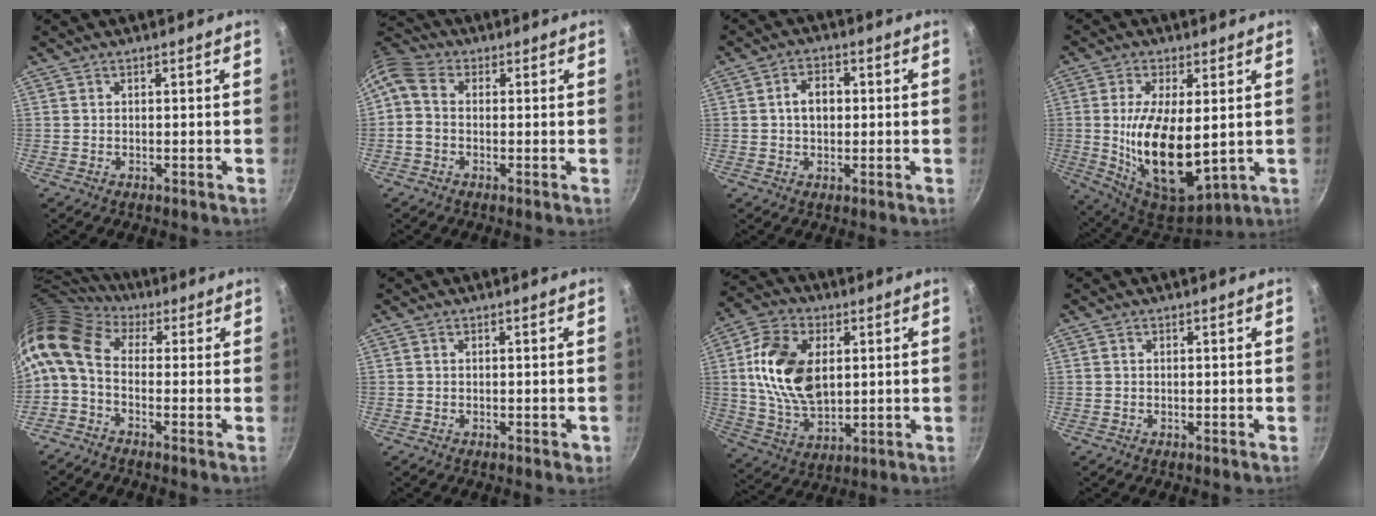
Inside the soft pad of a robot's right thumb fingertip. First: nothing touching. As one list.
[{"total": 6.2, "force": [0.0, 4.6, 4.2], "torque": [-0.093, 0.020, -0.016]}, {"total": 5.1, "force": [0.3, 3.7, 3.5], "torque": [-0.034, 0.011, 0.000]}, {"total": 17.4, "force": [0.2, 7.8, 15.5], "torque": [-0.268, -0.019, 0.019]}, {"total": 12.2, "force": [1.1, 7.8, 9.3], "torque": [-0.190, 0.026, 0.000]}, {"total": 1.1, "force": [-0.4, 0.7, 0.7], "torque": [-0.002, 0.002, -0.005]}, {"total": 15.7, "force": [2.6, 9.9, 12.0], "torque": [-0.206, -0.007, 0.052]}, {"total": 0.0}]